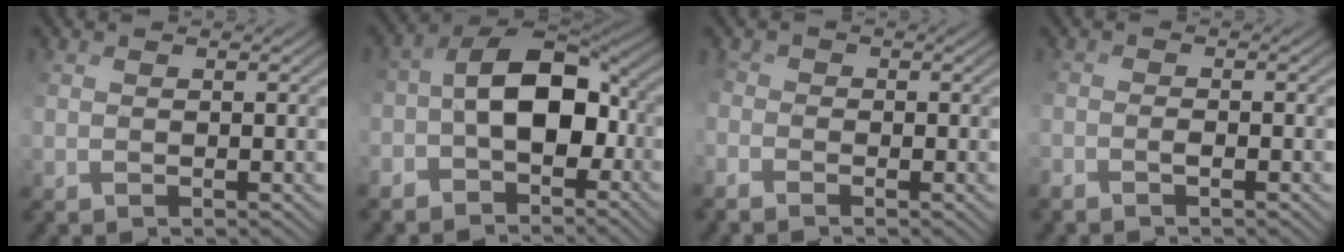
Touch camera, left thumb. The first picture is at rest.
{"total": 9.4, "force": [-2.4, 5.1, 7.5], "torque": [-0.136, 0.005, -0.050]}
{"total": 2.3, "force": [-1.4, 1.3, 1.3], "torque": [-0.036, -0.002, -0.023]}
{"total": 1.3, "force": [-1.1, -0.1, 0.7], "torque": [-0.011, 0.006, -0.021]}